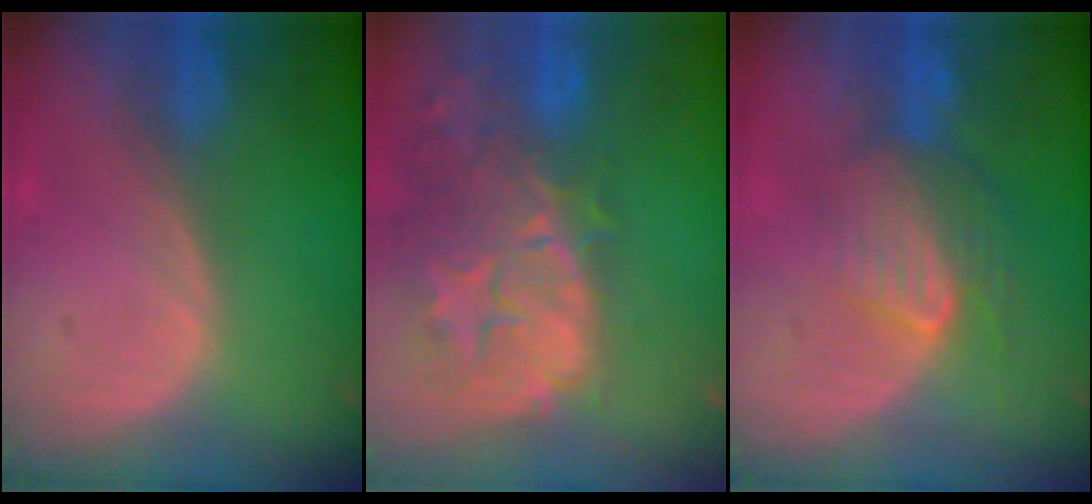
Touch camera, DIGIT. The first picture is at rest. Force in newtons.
{"total": 14.6, "press": 11.7, "slide": 8.7}
{"total": 7.6, "press": 7.2, "slide": 2.2}